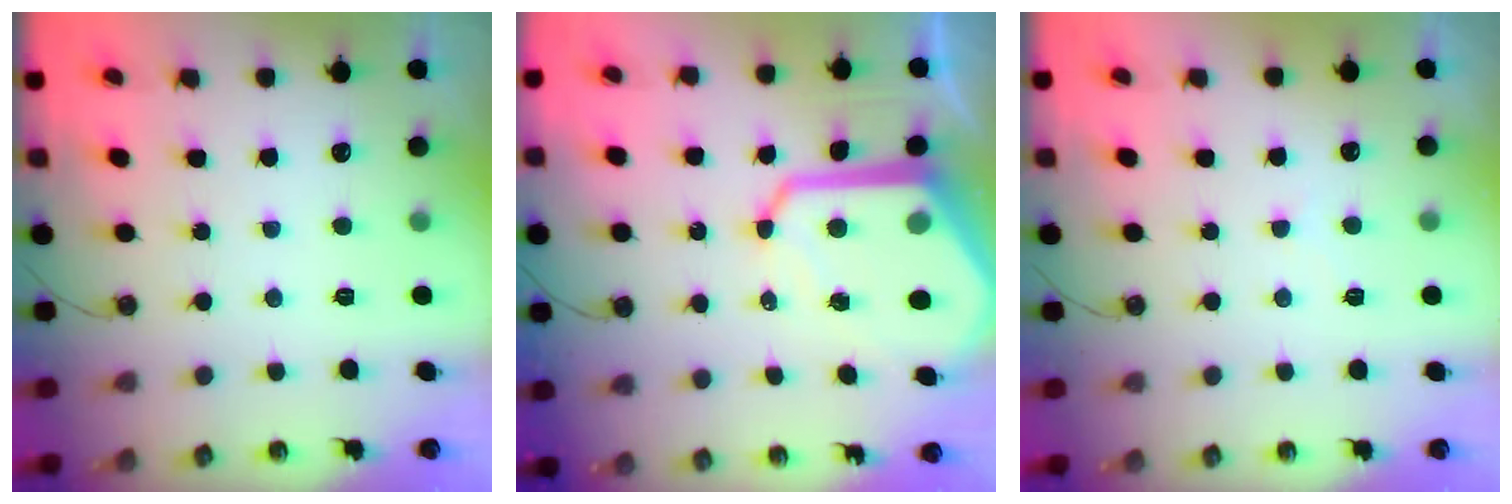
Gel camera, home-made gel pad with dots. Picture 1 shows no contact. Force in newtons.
{"total": 18.2, "press": 18.1, "slide": 1.9}
{"total": 4.0, "press": 3.9, "slide": 0.6}